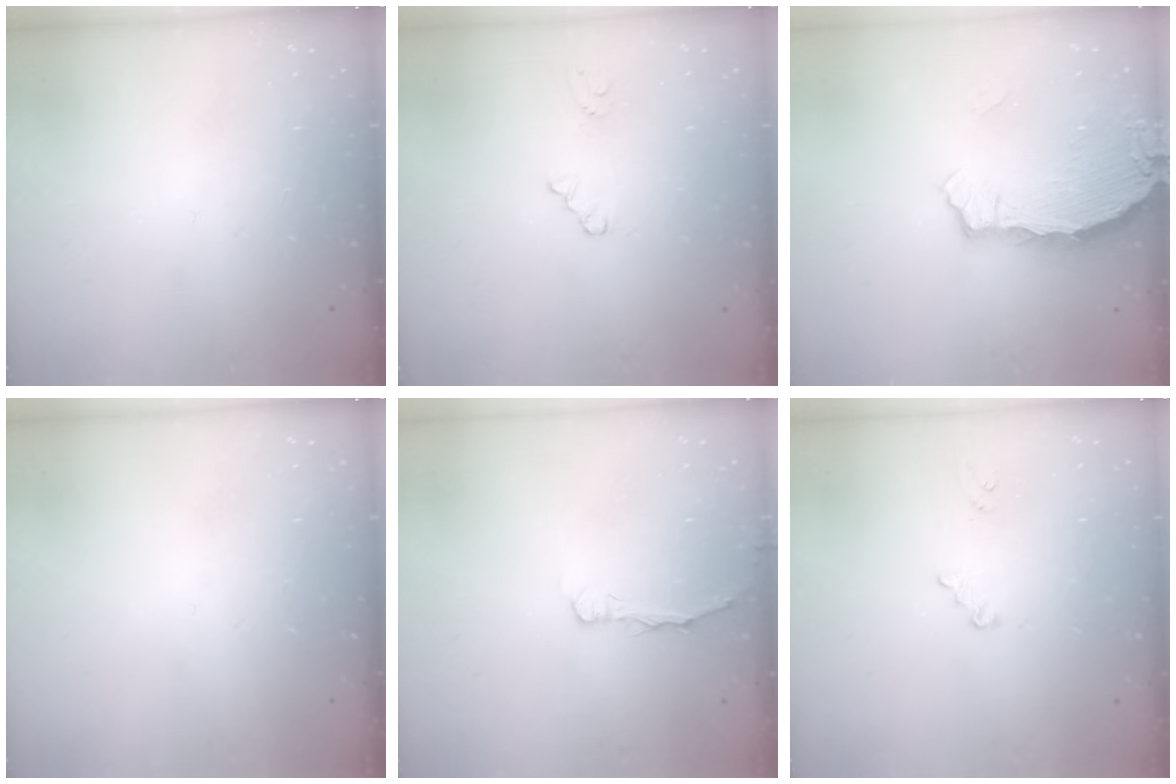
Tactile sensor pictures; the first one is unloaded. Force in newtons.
{"total": 2.8, "press": 2.7, "slide": 0.4}
{"total": 3.2, "press": 3.2, "slide": 0.3}
{"total": 0.0}
{"total": 2.9, "press": 2.9, "slide": 0.4}
{"total": 2.1, "press": 2.0, "slide": 0.2}